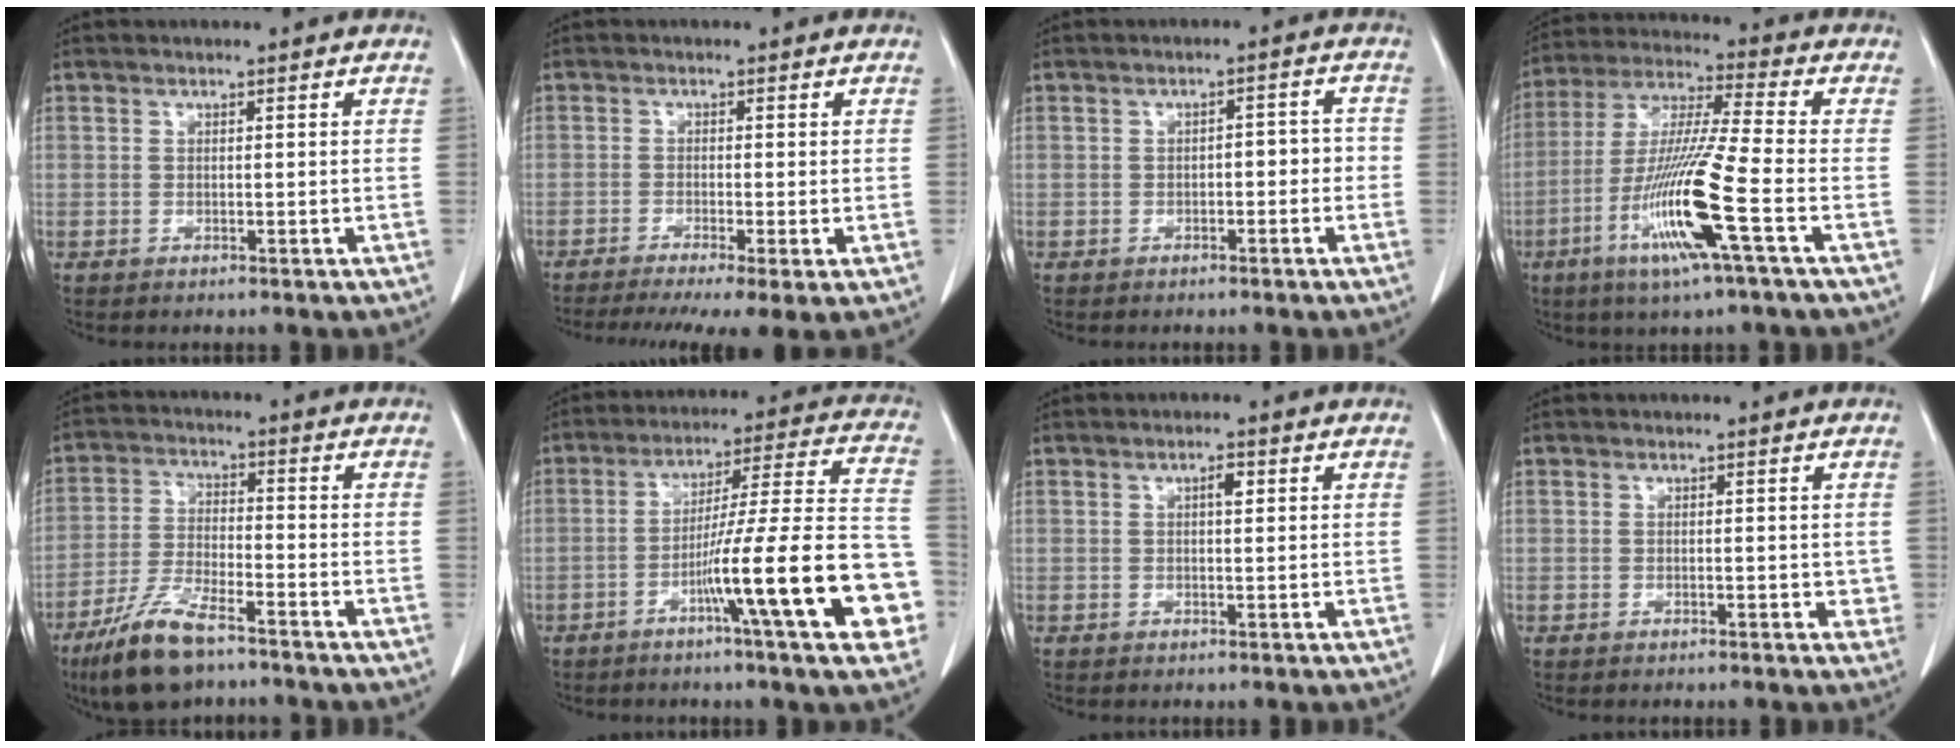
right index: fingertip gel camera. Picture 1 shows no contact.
{"total": 9.2, "force": [-6.4, 1.1, 6.6], "torque": [-0.101, -0.014, -0.102]}
{"total": 3.0, "force": [-0.9, 1.4, 2.4], "torque": [-0.031, 0.019, -0.011]}
{"total": 15.0, "force": [-5.6, -0.9, 13.9], "torque": [-0.285, -0.021, -0.111]}
{"total": 10.5, "force": [-7.4, 2.5, 6.9], "torque": [-0.146, -0.022, -0.139]}
{"total": 20.1, "force": [-7.3, 0.5, 18.7], "torque": [-0.222, 0.011, -0.111]}
{"total": 1.6, "force": [0.5, 0.4, 1.4], "torque": [-0.024, 0.002, 0.007]}
{"total": 1.9, "force": [-0.3, 1.0, 1.6], "torque": [-0.012, 0.002, -0.004]}